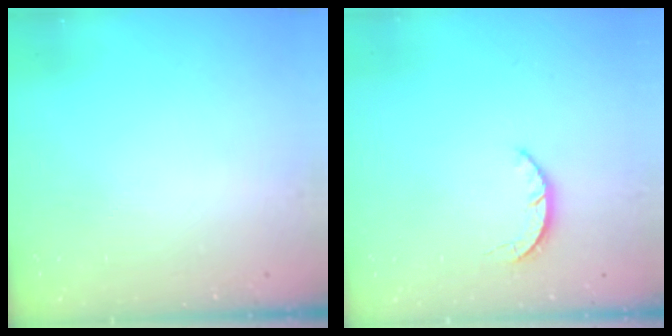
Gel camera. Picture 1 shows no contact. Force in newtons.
{"total": 2.2, "press": 2.2, "slide": 0.4}